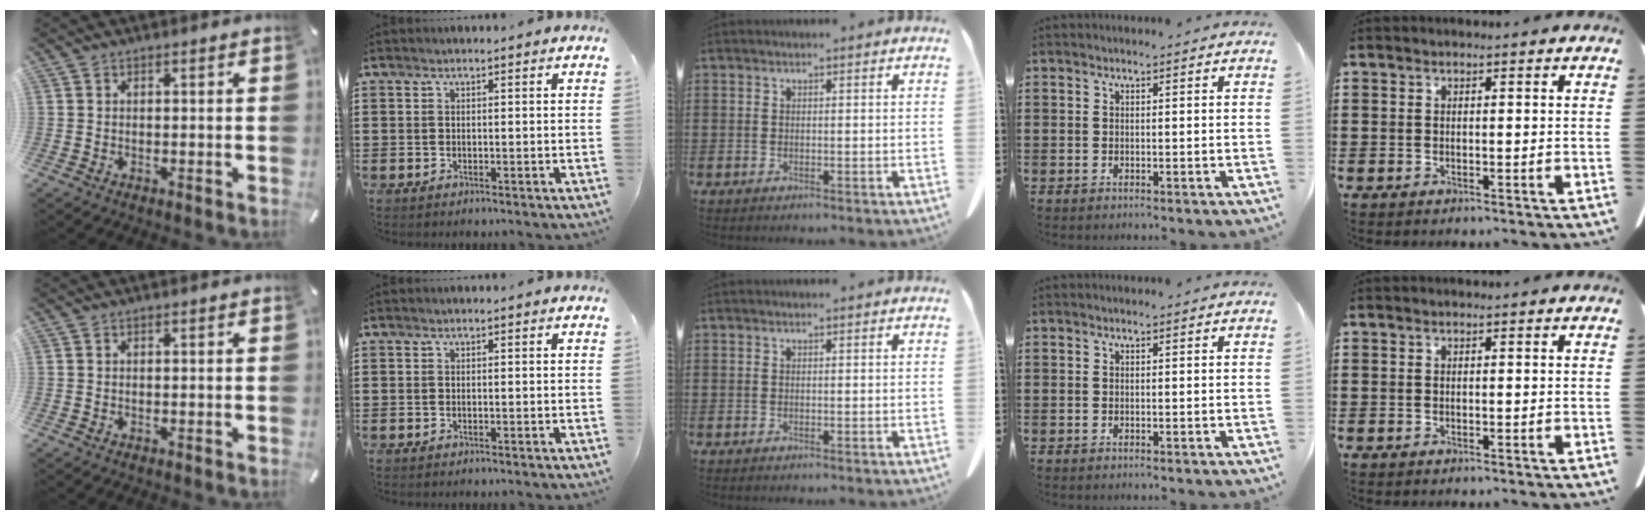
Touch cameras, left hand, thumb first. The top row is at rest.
{}